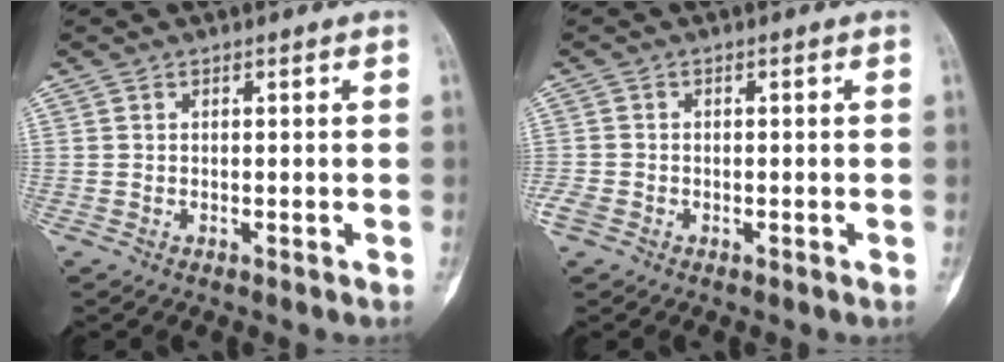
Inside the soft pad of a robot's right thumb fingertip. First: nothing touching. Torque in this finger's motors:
{"motor_torque": [0.62, 0.34, 0.31, -0.17, 0.07]}